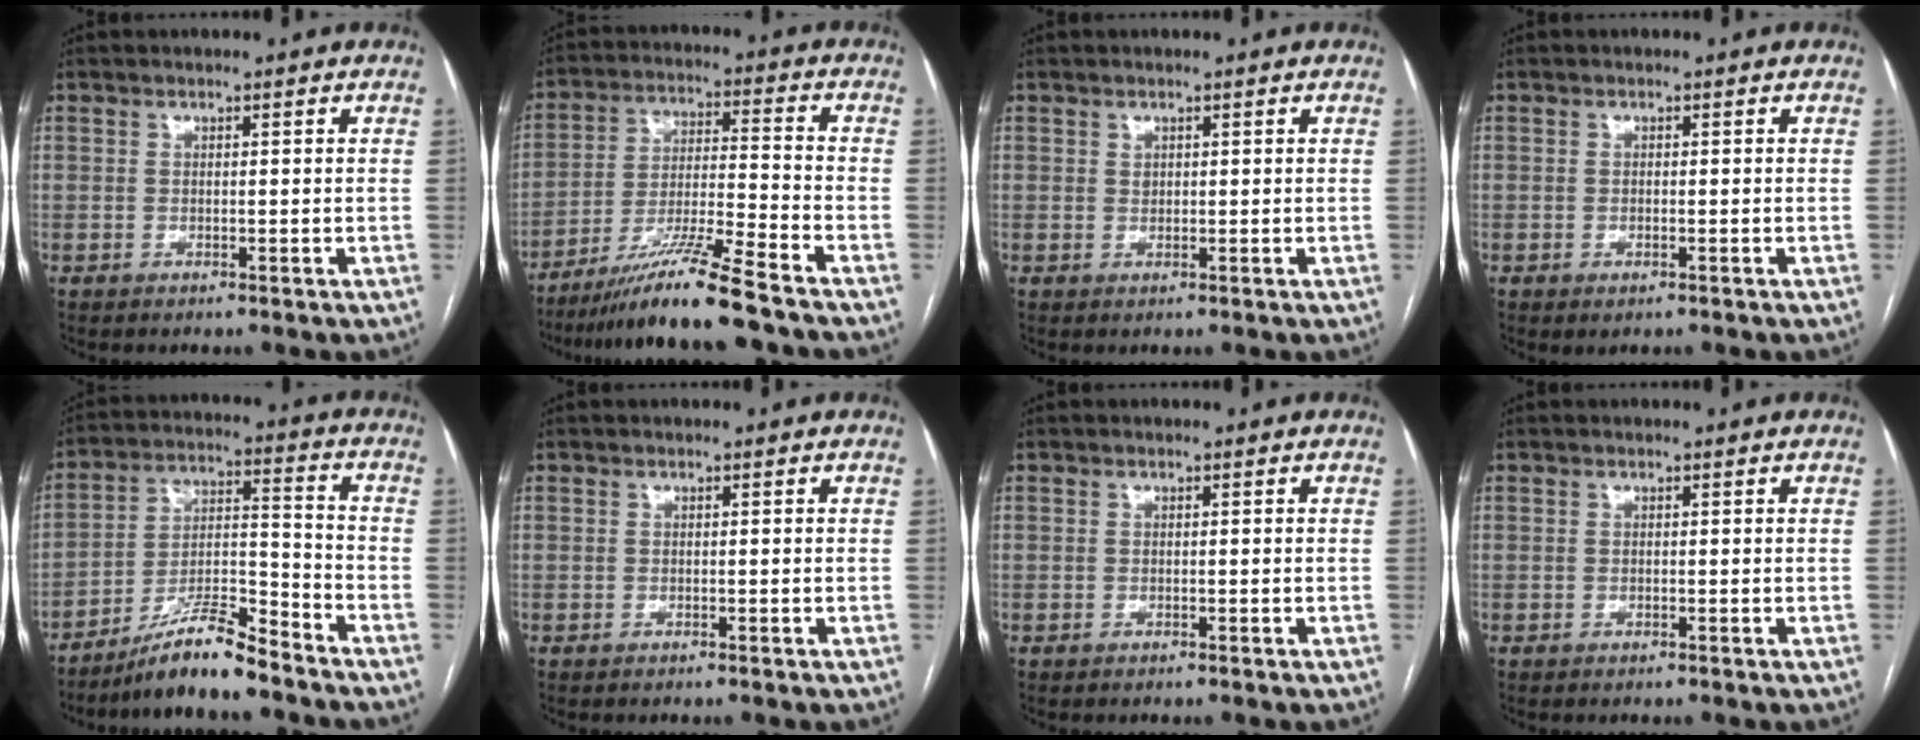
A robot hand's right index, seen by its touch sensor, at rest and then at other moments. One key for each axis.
{"total": 12.8, "fx": -10.3, "fy": -1.4, "fz": 7.6, "tx": -0.135, "ty": -0.017, "tz": -0.181}
{"total": 0.8, "fx": 0.5, "fy": 0.6, "fz": 0.3, "tx": 0.000, "ty": -0.003, "tz": 0.008}
{"total": 1.0, "fx": -0.5, "fy": 0.3, "fz": 0.8, "tx": -0.014, "ty": -0.003, "tz": -0.004}
{"total": 11.2, "fx": -9.2, "fy": 1.2, "fz": 6.3, "tx": -0.112, "ty": 0.005, "tz": -0.164}
{"total": 0.0}
{"total": 0.0}
{"total": 0.0}